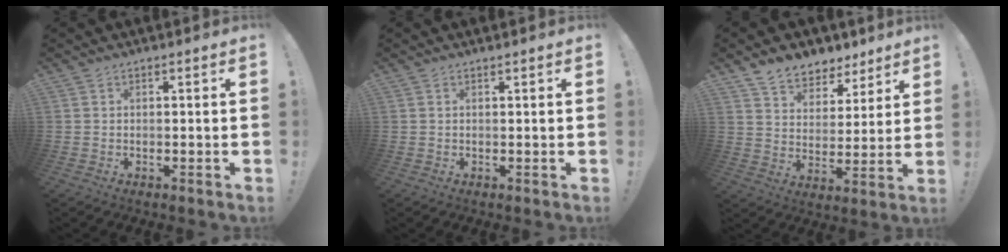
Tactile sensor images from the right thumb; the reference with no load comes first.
{"total": 0.5, "force": [0.4, -0.1, 0.3], "torque": [-0.005, 0.000, 0.007]}
{"total": 9.1, "force": [7.3, 5.0, 1.8], "torque": [-0.043, -0.057, 0.143]}